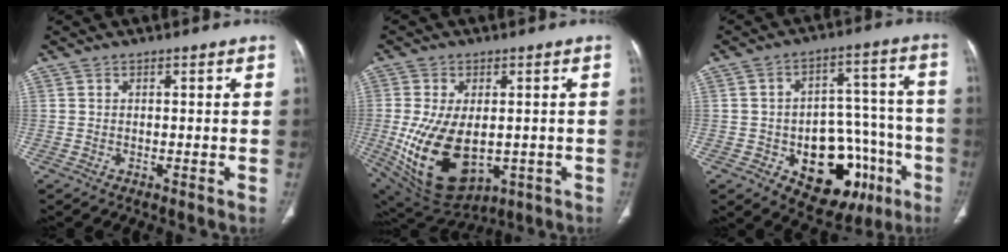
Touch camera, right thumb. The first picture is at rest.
{"total": 17.1, "force": [-2.6, 10.3, 13.4], "torque": [-0.247, -0.015, -0.009]}
{"total": 20.1, "force": [-7.7, 12.2, 14.0], "torque": [-0.148, 0.051, -0.090]}